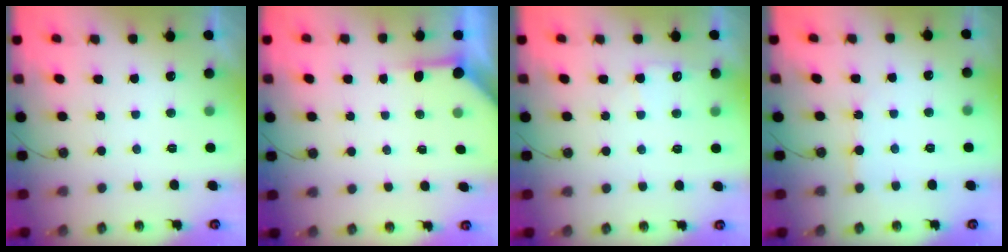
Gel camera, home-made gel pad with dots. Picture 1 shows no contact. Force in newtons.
{"total": 3.8, "press": 3.8, "slide": 0.4}
{"total": 6.1, "press": 6.1, "slide": 0.7}
{"total": 3.6, "press": 3.5, "slide": 0.5}